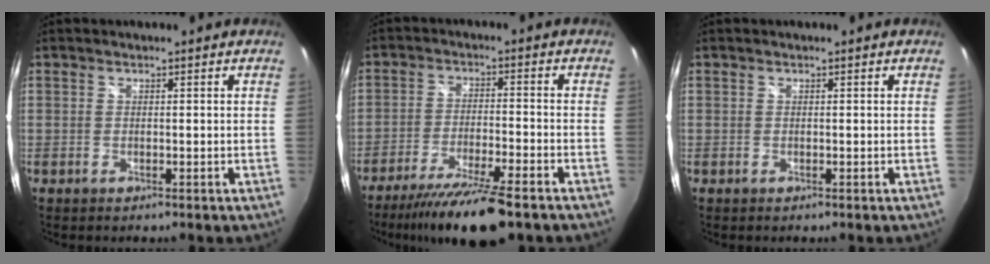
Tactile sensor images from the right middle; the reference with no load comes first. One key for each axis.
{"total": 13.5, "fx": -10.8, "fy": 1.2, "fz": 8.0, "tx": -0.163, "ty": -0.028, "tz": -0.180}
{"total": 0.0}